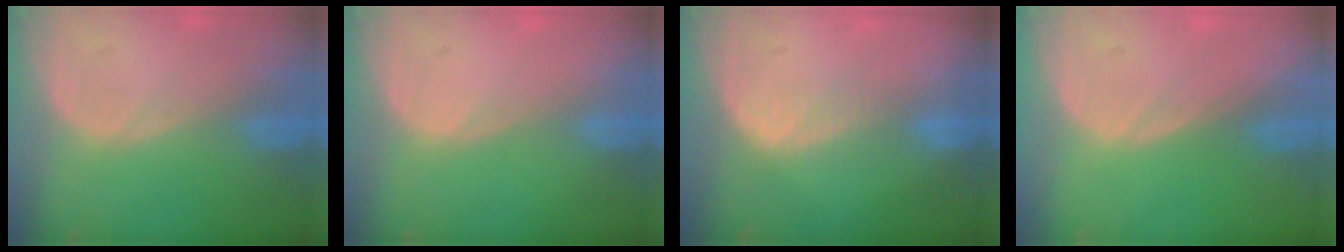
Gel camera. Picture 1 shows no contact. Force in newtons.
{"total": 0.0}
{"total": 2.7, "press": 2.3, "slide": 1.5}
{"total": 0.0}